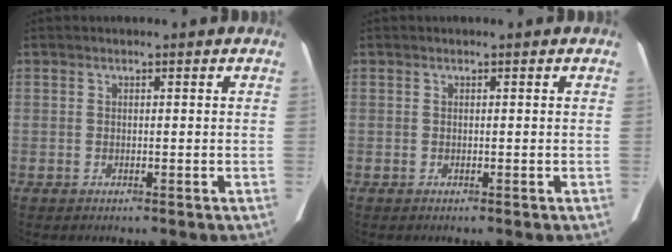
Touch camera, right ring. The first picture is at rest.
{"total": 0.0}